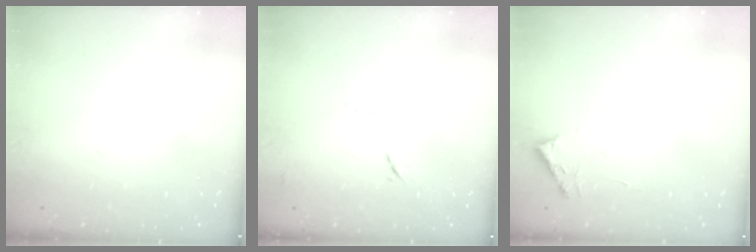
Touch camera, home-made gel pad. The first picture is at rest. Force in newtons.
{"total": 7.5, "press": 7.5, "slide": 0.8}
{"total": 2.7, "press": 2.7, "slide": 0.3}